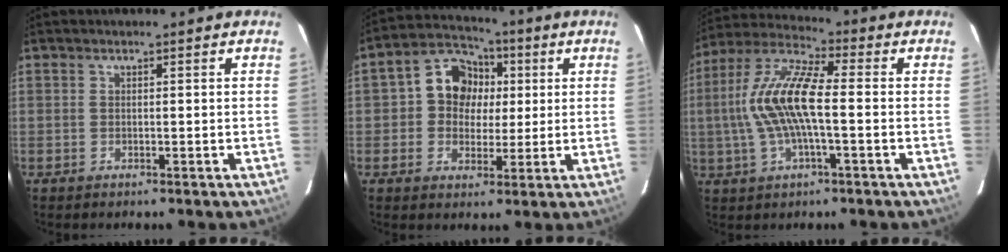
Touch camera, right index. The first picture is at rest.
{"total": 8.4, "force": [0.8, 7.7, 3.2], "torque": [-0.065, 0.028, 0.007]}
{"total": 14.0, "force": [-0.8, 3.8, 13.5], "torque": [-0.273, 0.011, -0.020]}